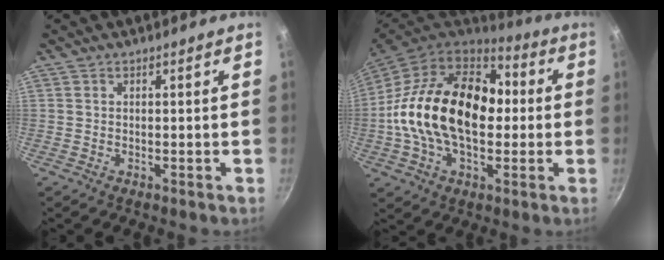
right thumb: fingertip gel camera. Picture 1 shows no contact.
{"total": 25.4, "force": [0.4, 16.1, 19.6], "torque": [-0.318, 0.036, -0.004]}